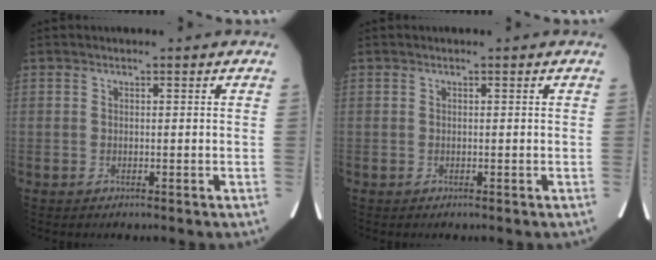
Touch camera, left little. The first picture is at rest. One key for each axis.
{"total": 0.0}